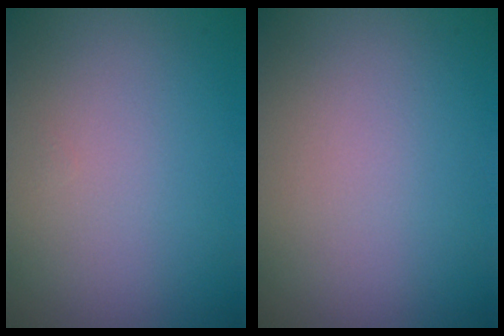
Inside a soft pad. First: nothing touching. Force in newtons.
{"total": 0.0}